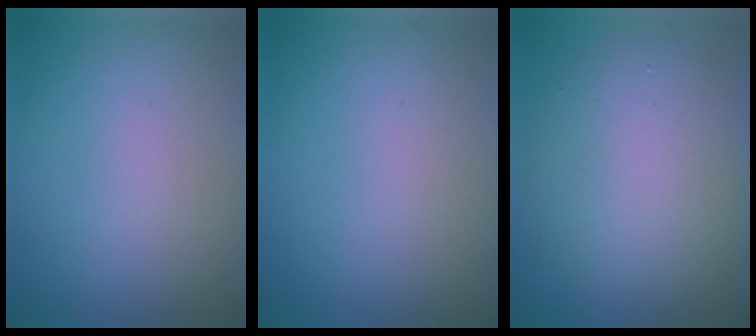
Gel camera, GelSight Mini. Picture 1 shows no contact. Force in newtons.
{"total": 0.0}
{"total": 9.0, "press": 9.0, "slide": 0.2}